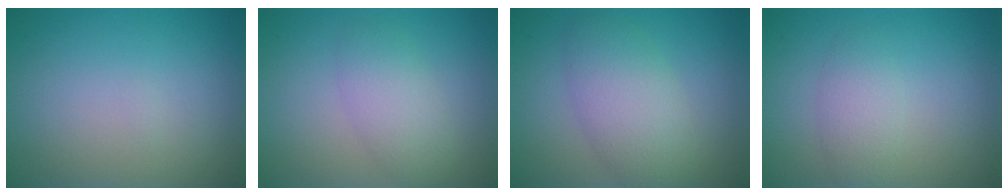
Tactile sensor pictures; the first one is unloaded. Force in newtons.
{"total": 3.2, "press": 3.2, "slide": 0.0}
{"total": 3.8, "press": 3.8, "slide": 0.3}
{"total": 2.1, "press": 2.1, "slide": 0.1}